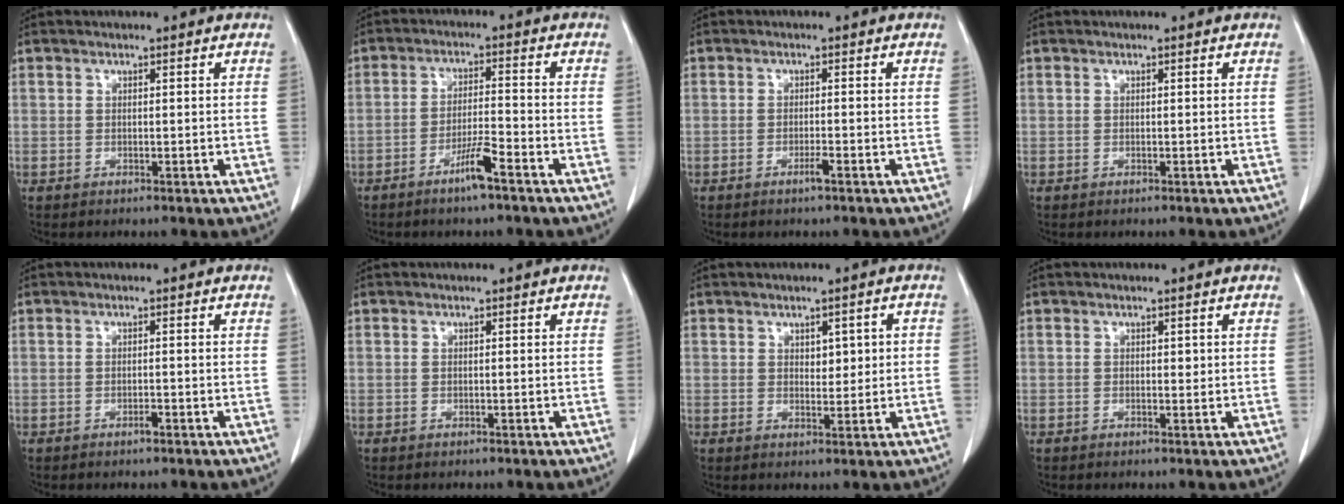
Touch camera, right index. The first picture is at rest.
{"total": 5.2, "force": [-3.4, 0.0, 4.0], "torque": [-0.074, -0.004, -0.065]}
{"total": 1.5, "force": [-0.9, -0.1, 1.2], "torque": [-0.024, -0.001, -0.017]}
{"total": 0.0}
{"total": 0.8, "force": [-0.6, 0.1, 0.6], "torque": [-0.013, 0.000, -0.009]}
{"total": 0.0}
{"total": 3.0, "force": [0.7, 1.5, 2.5], "torque": [-0.035, 0.003, 0.014]}
{"total": 0.7, "force": [0.2, 0.4, 0.5], "torque": [-0.004, 0.001, 0.002]}